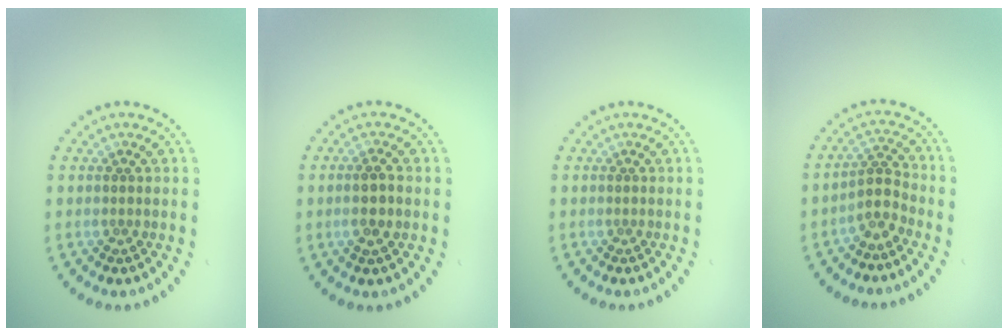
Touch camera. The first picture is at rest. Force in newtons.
{"total": 2.2, "press": 2.1, "slide": 0.6}
{"total": 0.0}
{"total": 2.4, "press": 1.8, "slide": 1.6}